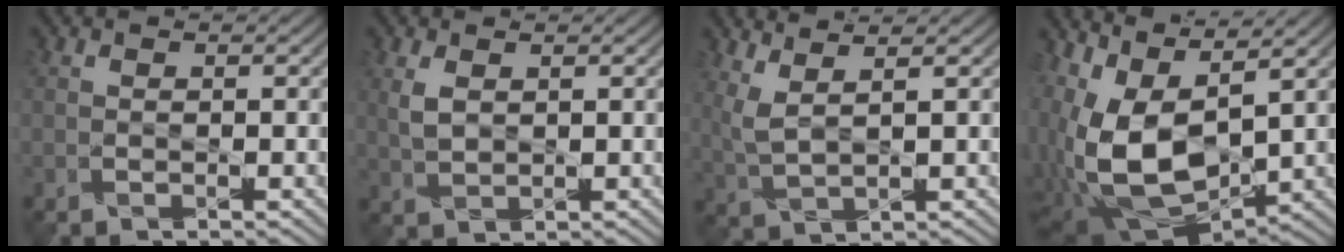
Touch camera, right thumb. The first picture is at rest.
{"total": 2.4, "force": [1.0, 1.4, 1.7], "torque": [-0.051, 0.002, 0.024]}
{"total": 3.8, "force": [2.8, 0.7, 2.5], "torque": [-0.075, 0.007, 0.064]}
{"total": 14.7, "force": [0.7, 6.7, 13.1], "torque": [-0.284, -0.010, 0.034]}